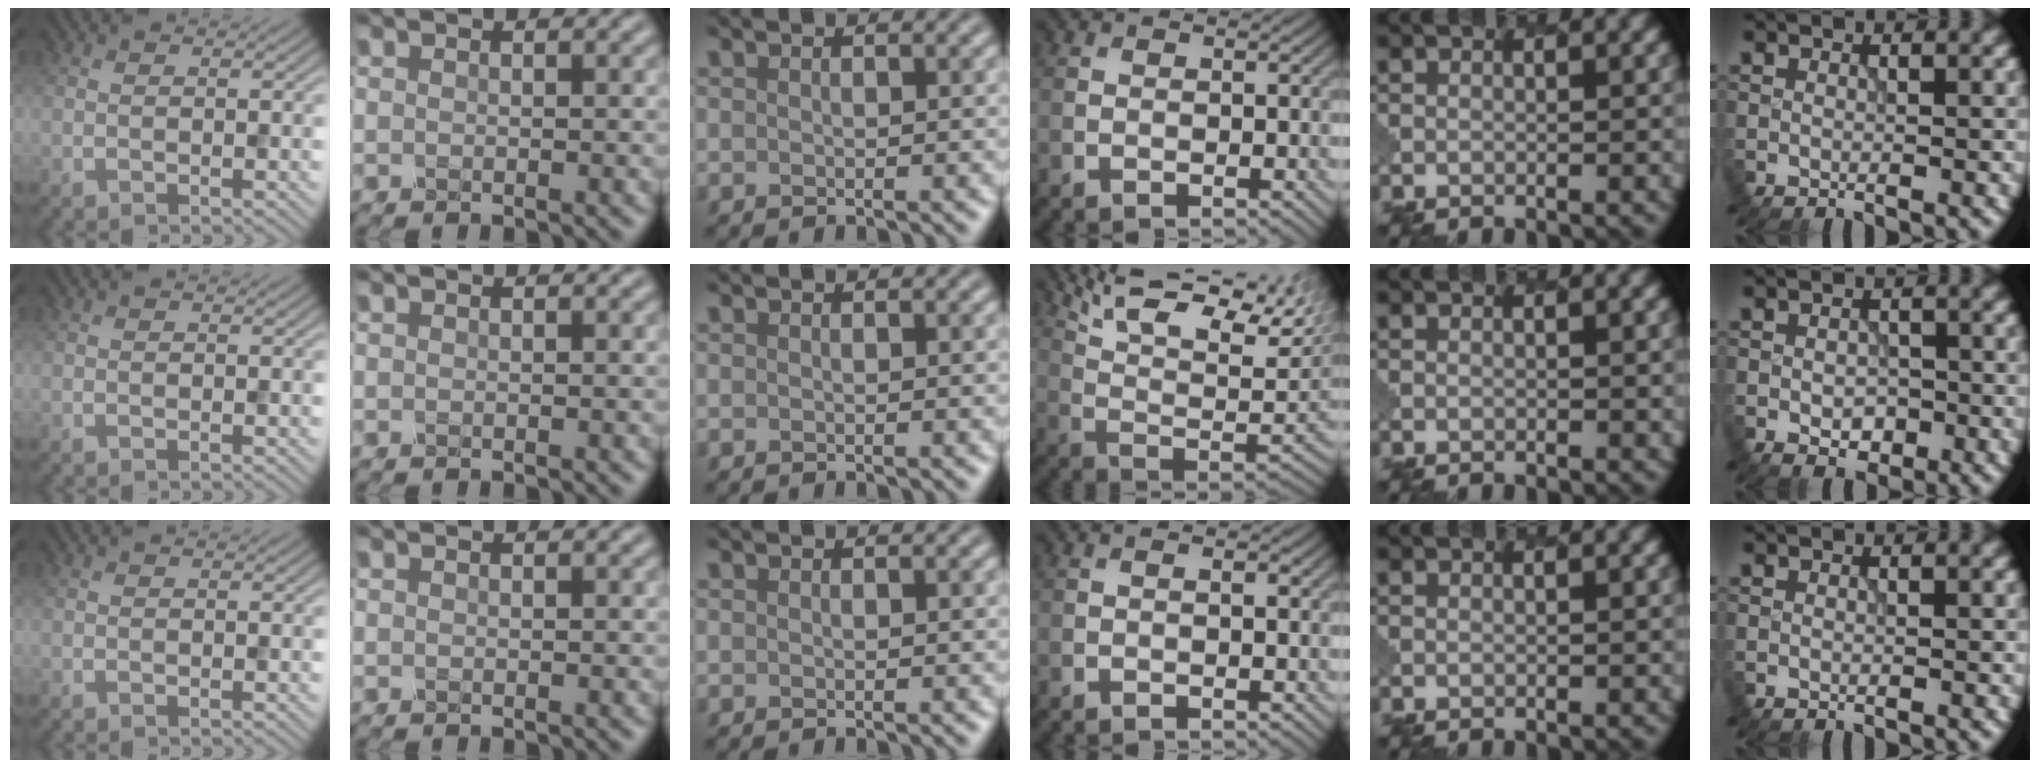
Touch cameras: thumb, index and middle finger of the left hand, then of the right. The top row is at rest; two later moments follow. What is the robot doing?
{"motion": "dispense", "object": "oil cruet"}